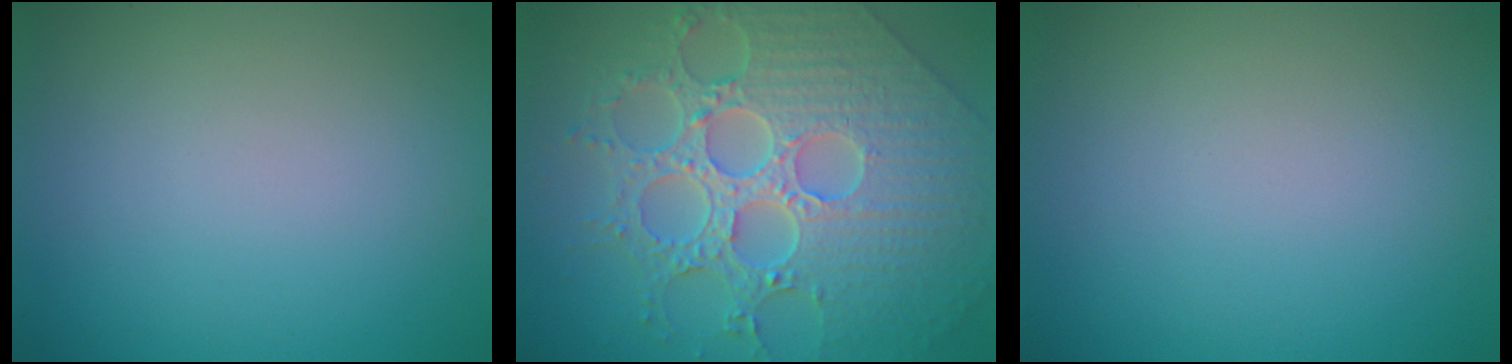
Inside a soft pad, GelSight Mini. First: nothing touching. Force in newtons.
{"total": 9.8, "press": 7.2, "slide": 6.6}
{"total": 0.0}